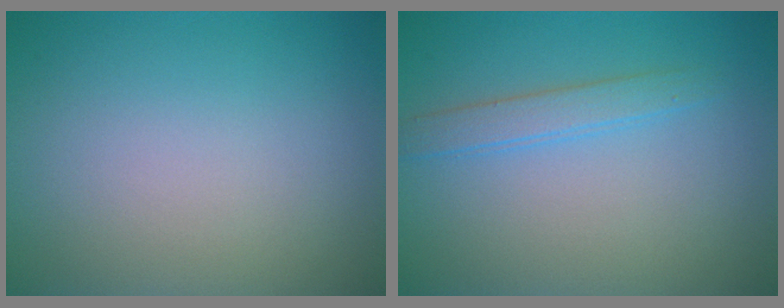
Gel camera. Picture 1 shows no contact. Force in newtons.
{"total": 1.9, "press": 1.9, "slide": 0.1}